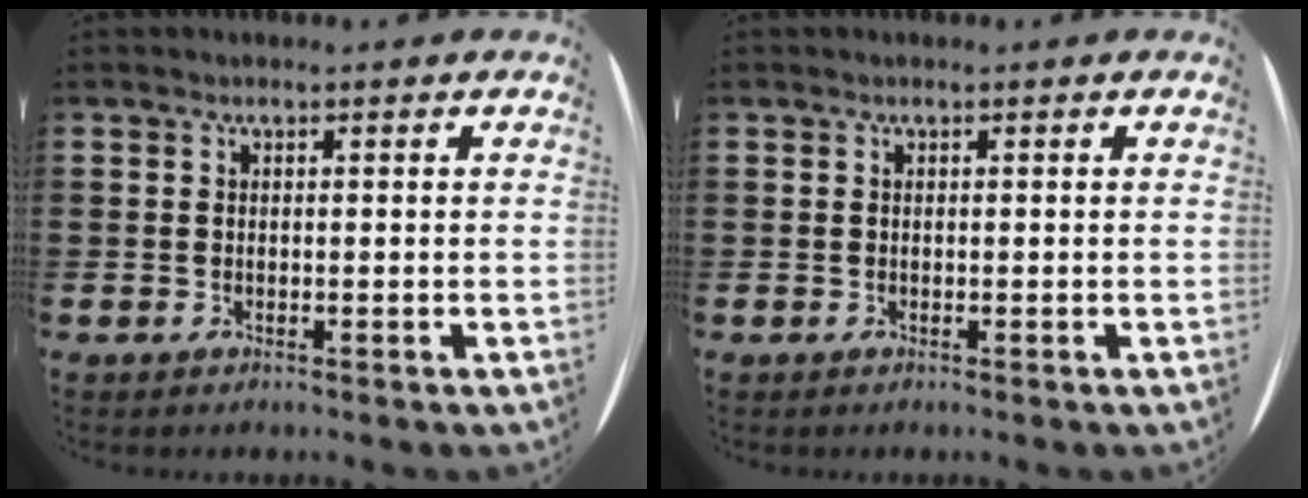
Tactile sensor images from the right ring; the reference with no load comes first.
{"total": 0.0}